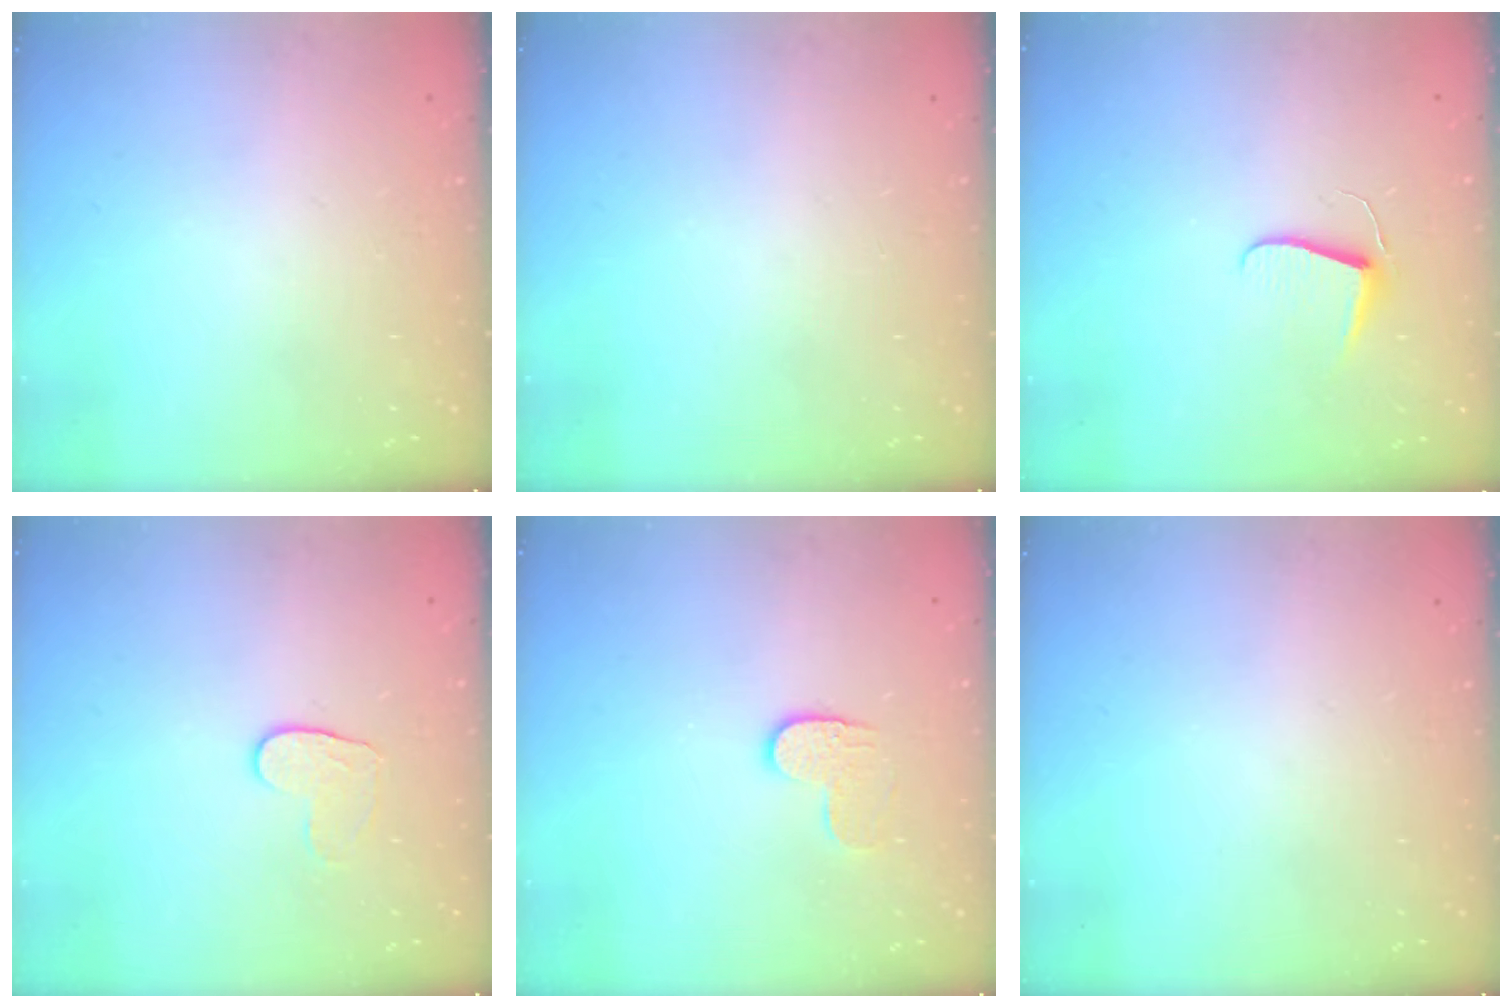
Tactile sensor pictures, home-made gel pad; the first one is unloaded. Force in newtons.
{"total": 0.0}
{"total": 6.2, "press": 6.1, "slide": 0.6}
{"total": 5.6, "press": 5.5, "slide": 0.5}
{"total": 5.7, "press": 5.7, "slide": 0.5}
{"total": 0.0}